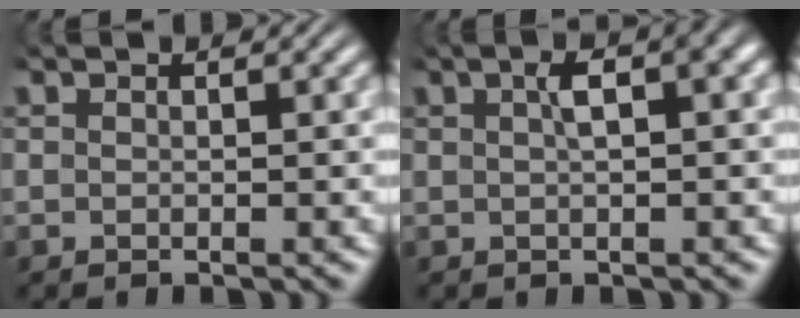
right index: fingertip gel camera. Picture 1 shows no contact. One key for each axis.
{"total": 2.2, "fx": 0.4, "fy": 0.1, "fz": 2.1, "tx": -0.031, "ty": 0.014, "tz": 0.005}